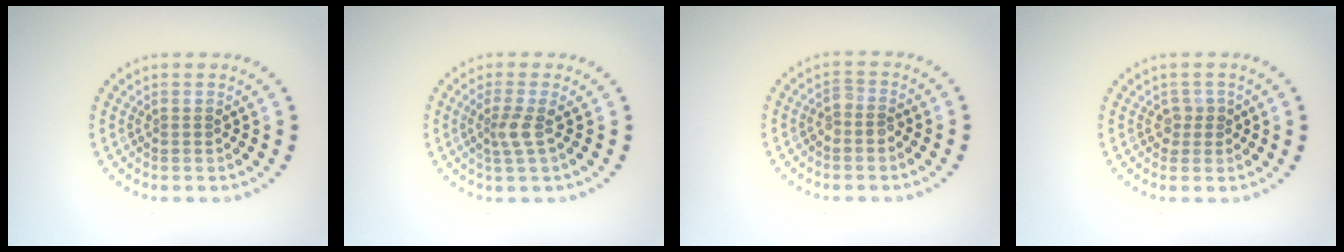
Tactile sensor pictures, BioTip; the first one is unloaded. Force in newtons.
{"total": 2.0, "press": 1.5, "slide": 1.4}
{"total": 1.5, "press": 1.3, "slide": 0.7}
{"total": 1.3, "press": 1.0, "slide": 0.9}